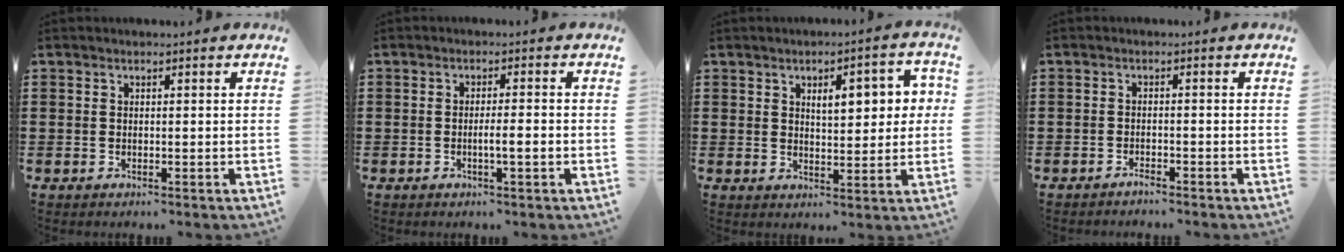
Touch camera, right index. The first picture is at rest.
{"total": 2.5, "force": [-0.8, 0.1, 2.4], "torque": [-0.042, -0.002, -0.015]}
{"total": 6.0, "force": [1.7, 2.8, 5.0], "torque": [-0.072, -0.003, 0.018]}
{"total": 1.4, "force": [-1.3, 0.0, 0.3], "torque": [-0.009, 0.000, -0.026]}